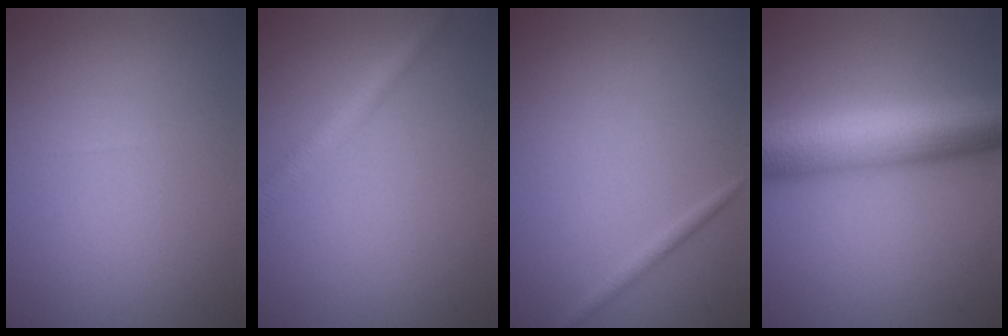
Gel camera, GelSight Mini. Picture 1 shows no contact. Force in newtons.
{"total": 2.7, "press": 2.7, "slide": 0.1}
{"total": 0.9, "press": 0.9, "slide": 0.1}
{"total": 9.6, "press": 9.6, "slide": 0.1}